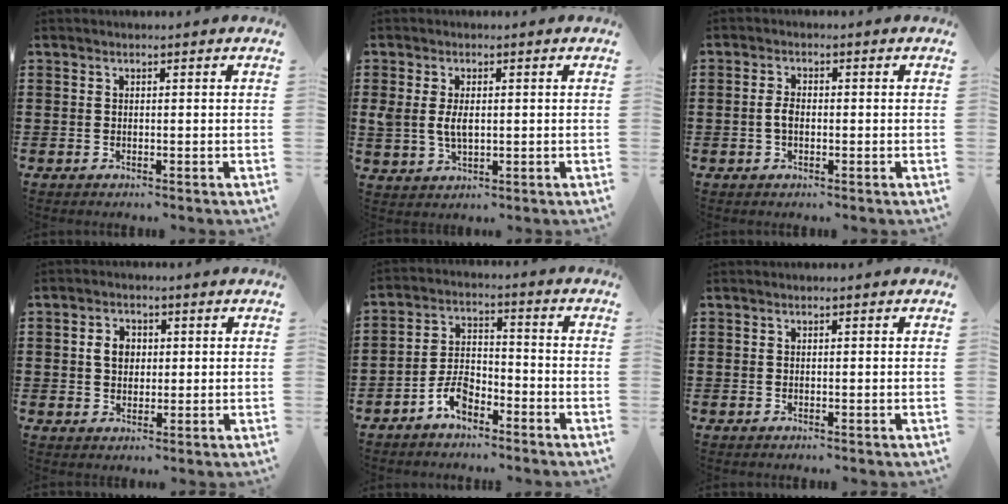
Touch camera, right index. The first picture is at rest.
{"total": 4.0, "force": [0.4, 2.3, 3.3], "torque": [-0.083, 0.003, 0.001]}
{"total": 2.3, "force": [-0.4, 1.1, 2.0], "torque": [-0.046, 0.000, -0.010]}
{"total": 3.5, "force": [0.4, 2.7, 2.2], "torque": [-0.051, 0.012, 0.004]}
{"total": 5.3, "force": [-3.8, 2.5, 2.7], "torque": [-0.068, 0.008, -0.078]}
{"total": 0.0}